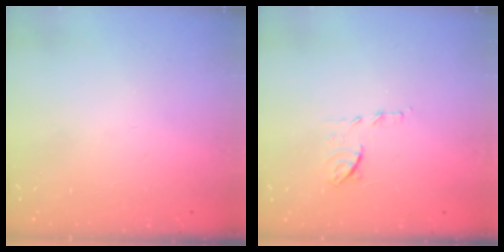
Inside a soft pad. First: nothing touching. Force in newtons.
{"total": 6.8, "press": 6.8, "slide": 0.9}